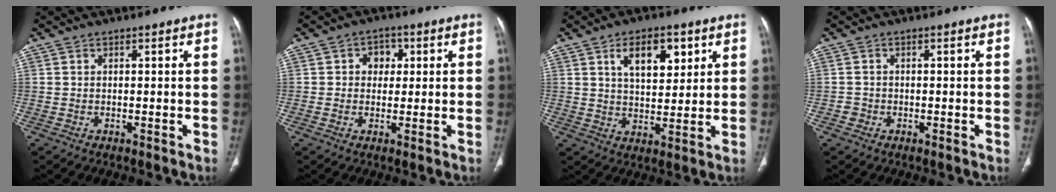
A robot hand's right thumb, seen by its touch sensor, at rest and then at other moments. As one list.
[{"total": 4.2, "force": [0.9, 3.5, 2.1], "torque": [0.001, 0.005, 0.007]}, {"total": 10.0, "force": [4.4, 5.2, 7.2], "torque": [-0.089, -0.021, 0.074]}, {"total": 1.3, "force": [-0.5, 1.2, 0.1], "torque": [0.003, 0.007, -0.014]}]